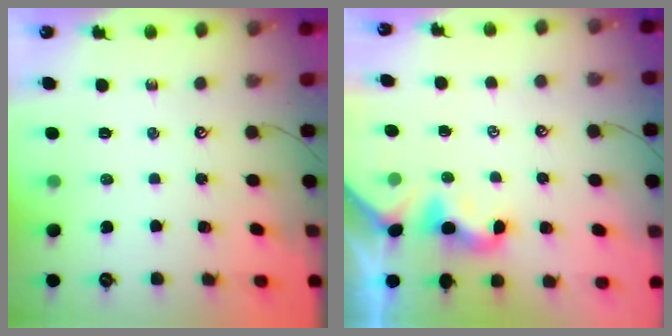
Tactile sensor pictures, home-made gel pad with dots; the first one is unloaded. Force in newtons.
{"total": 2.0, "press": 2.0, "slide": 0.5}